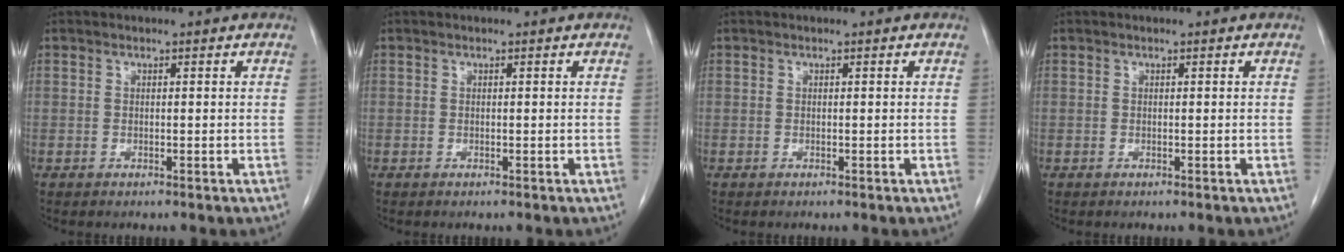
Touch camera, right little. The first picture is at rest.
{"total": 0.0}
{"total": 0.0}
{"total": 0.0}